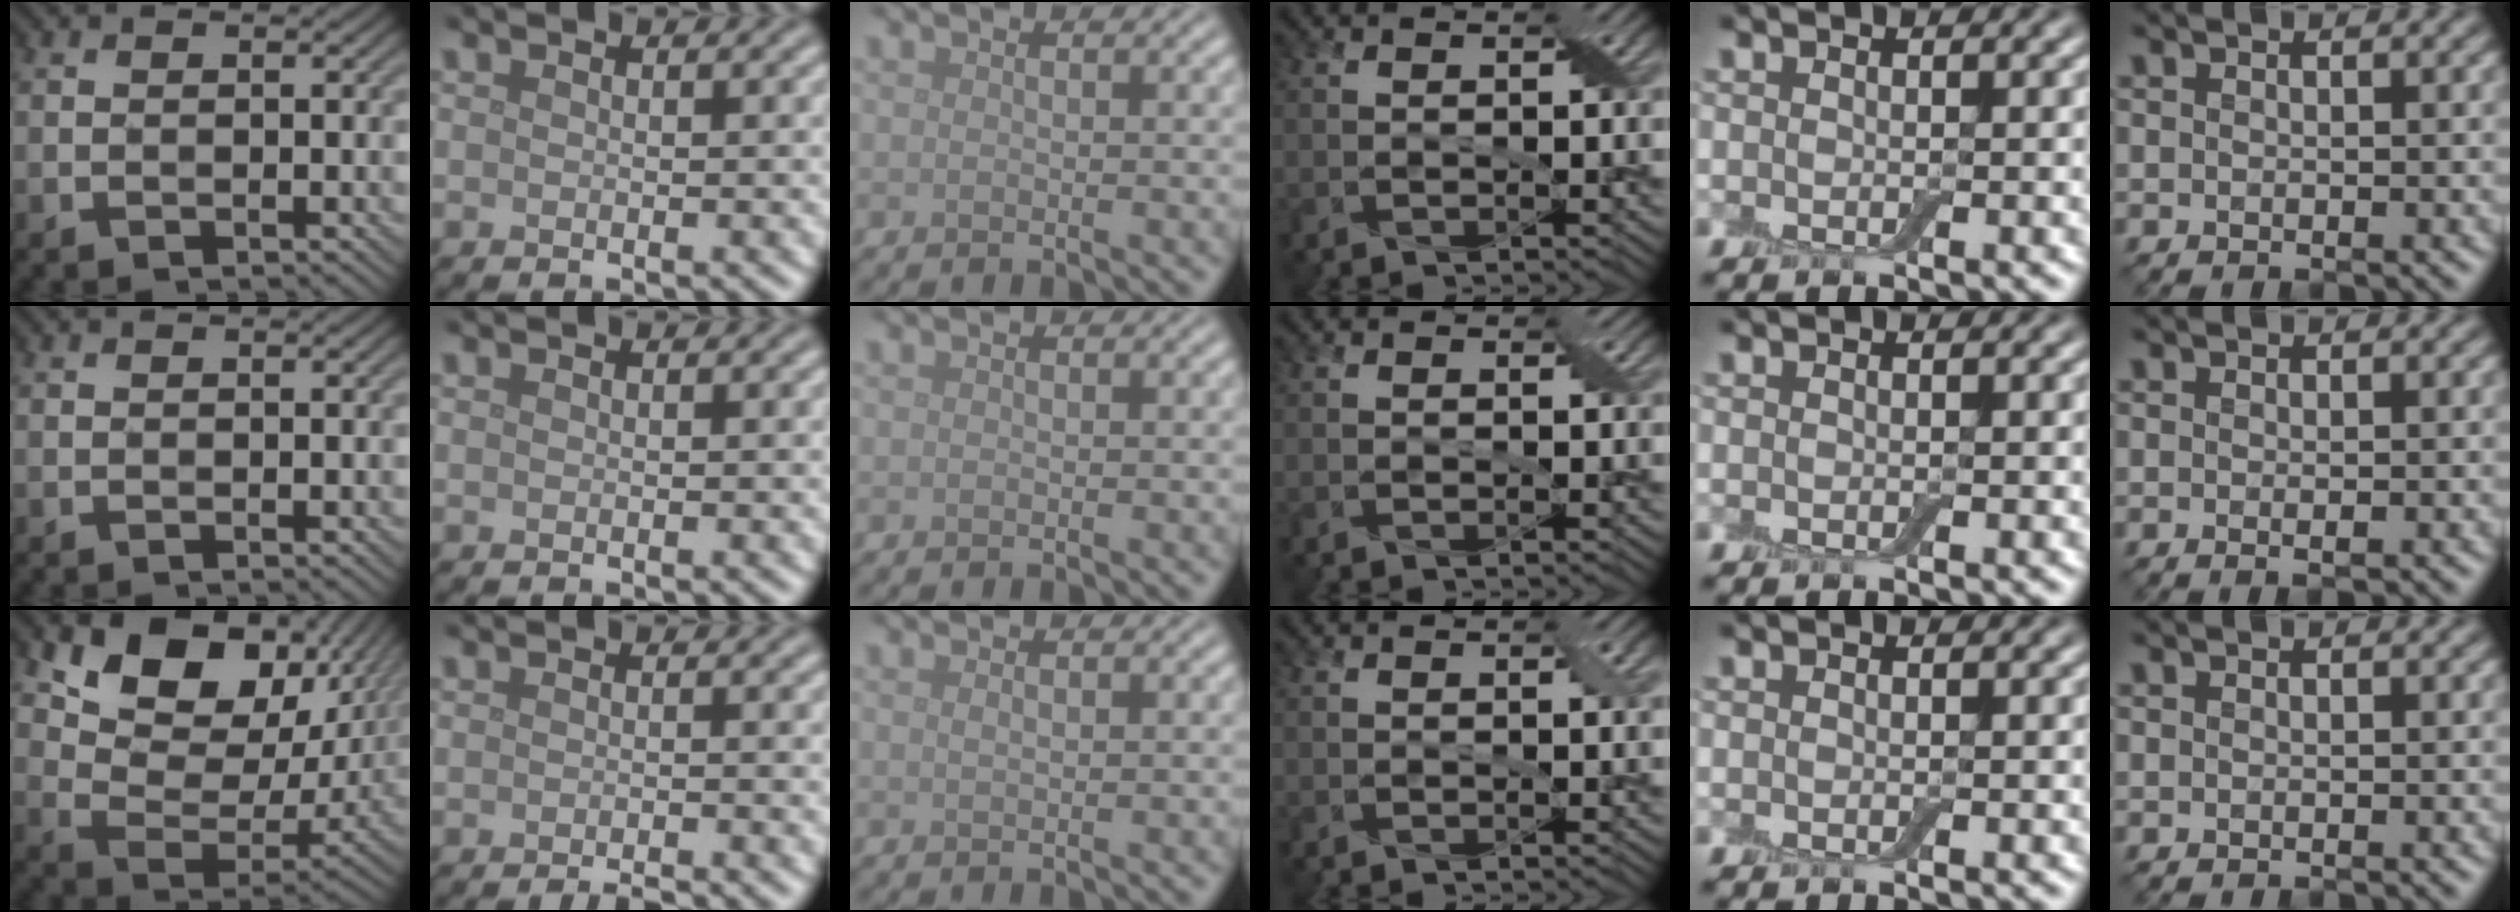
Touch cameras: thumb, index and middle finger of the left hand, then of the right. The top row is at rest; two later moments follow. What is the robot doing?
{"motion": "peel", "object": "adhesive wrap"}